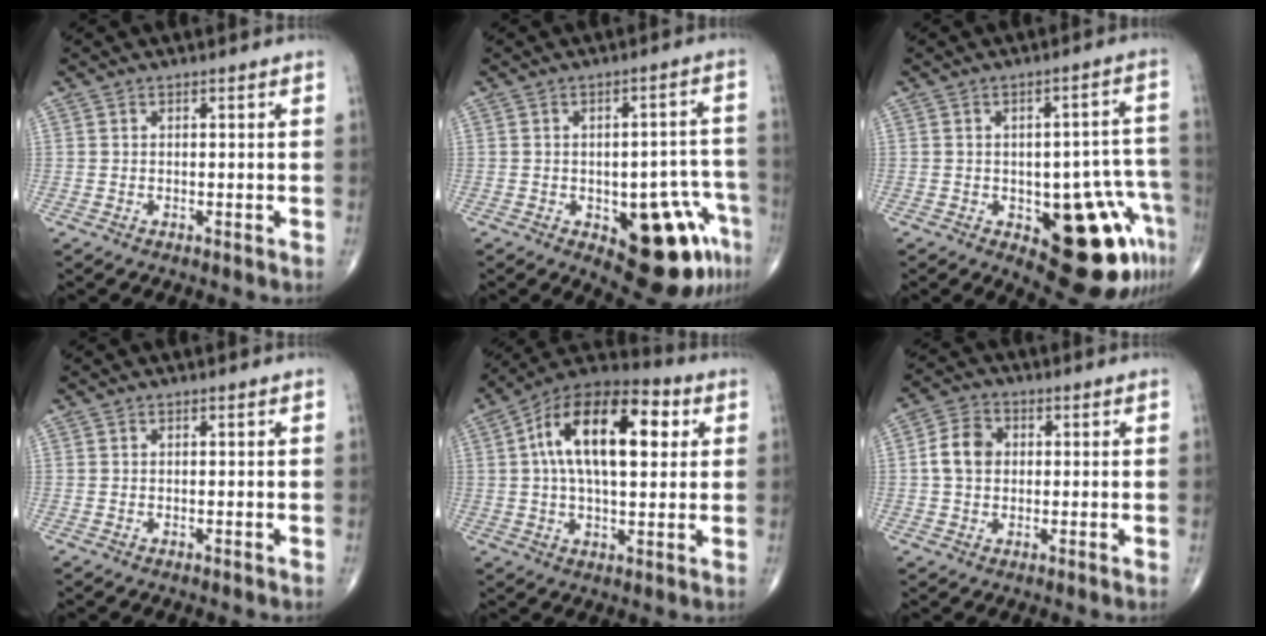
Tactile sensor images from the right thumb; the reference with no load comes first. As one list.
[{"total": 15.2, "force": [-6.6, 6.7, 12.0], "torque": [-0.089, 0.039, -0.070]}, {"total": 17.4, "force": [-7.1, 7.3, 14.1], "torque": [-0.098, 0.046, -0.070]}, {"total": 0.0}, {"total": 19.5, "force": [4.4, 9.7, 16.4], "torque": [-0.256, 0.023, 0.060]}, {"total": 6.3, "force": [0.5, 4.9, 3.9], "torque": [-0.064, 0.012, 0.002]}]